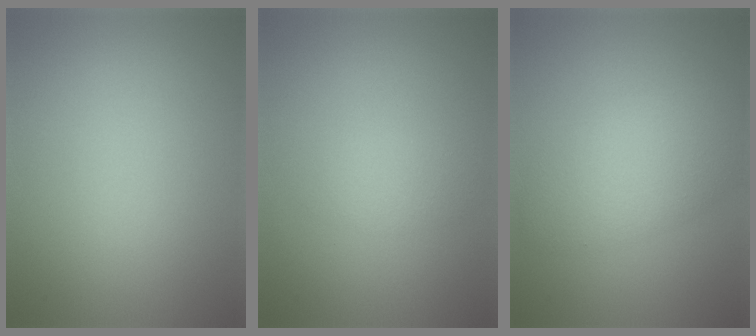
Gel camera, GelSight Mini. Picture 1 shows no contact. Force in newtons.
{"total": 1.4, "press": 1.4, "slide": 0.0}
{"total": 5.0, "press": 5.0, "slide": 0.4}